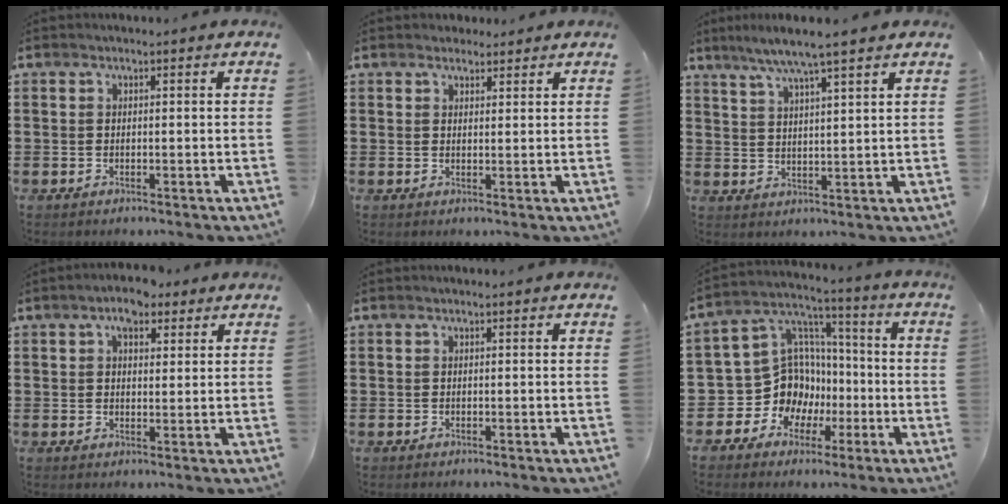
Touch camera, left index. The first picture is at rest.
{"total": 2.1, "force": [1.9, 1.0, 0.2], "torque": [0.000, 0.002, 0.036]}
{"total": 5.7, "force": [4.7, -0.5, 3.2], "torque": [-0.076, -0.016, 0.081]}
{"total": 4.3, "force": [2.9, 2.1, 2.4], "torque": [-0.048, 0.009, 0.051]}
{"total": 0.0}
{"total": 11.4, "force": [-2.1, 10.6, 3.6], "torque": [-0.130, -0.007, -0.031]}